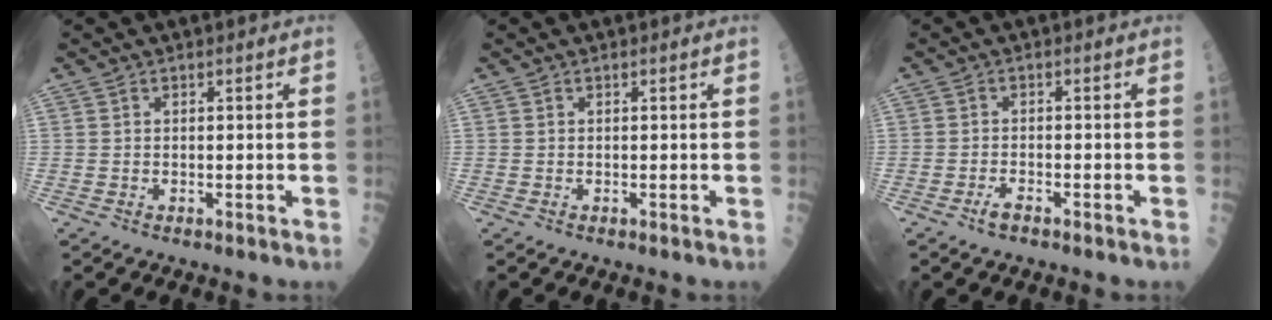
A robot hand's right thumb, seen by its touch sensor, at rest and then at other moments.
{"total": 0.0}
{"total": 1.9, "force": [-1.4, 0.6, 1.2], "torque": [-0.024, 0.008, -0.026]}